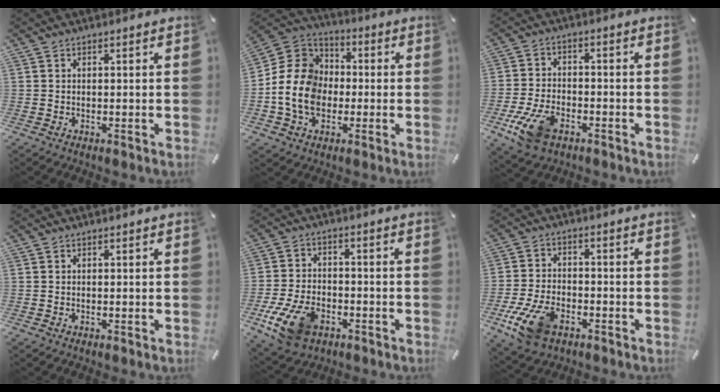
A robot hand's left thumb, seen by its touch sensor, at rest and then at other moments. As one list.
[{"total": 13.8, "force": [-3.1, 11.9, 6.3], "torque": [-0.148, 0.029, -0.059]}, {"total": 9.8, "force": [-4.9, 5.7, 6.3], "torque": [-0.138, 0.013, -0.088]}, {"total": 0.0}, {"total": 11.8, "force": [-5.6, 7.5, 7.3], "torque": [-0.154, 0.024, -0.097]}, {"total": 11.0, "force": [-5.5, 6.5, 7.0], "torque": [-0.151, 0.018, -0.097]}]